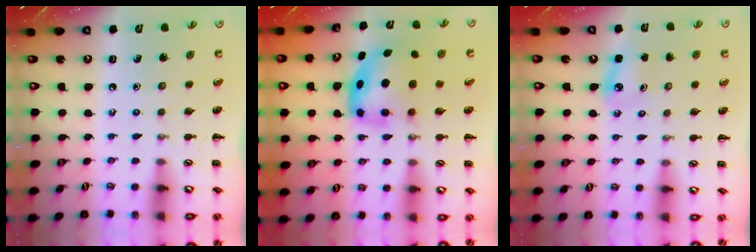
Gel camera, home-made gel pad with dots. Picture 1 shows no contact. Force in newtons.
{"total": 5.9, "press": 5.9, "slide": 1.0}
{"total": 3.8, "press": 3.7, "slide": 0.8}